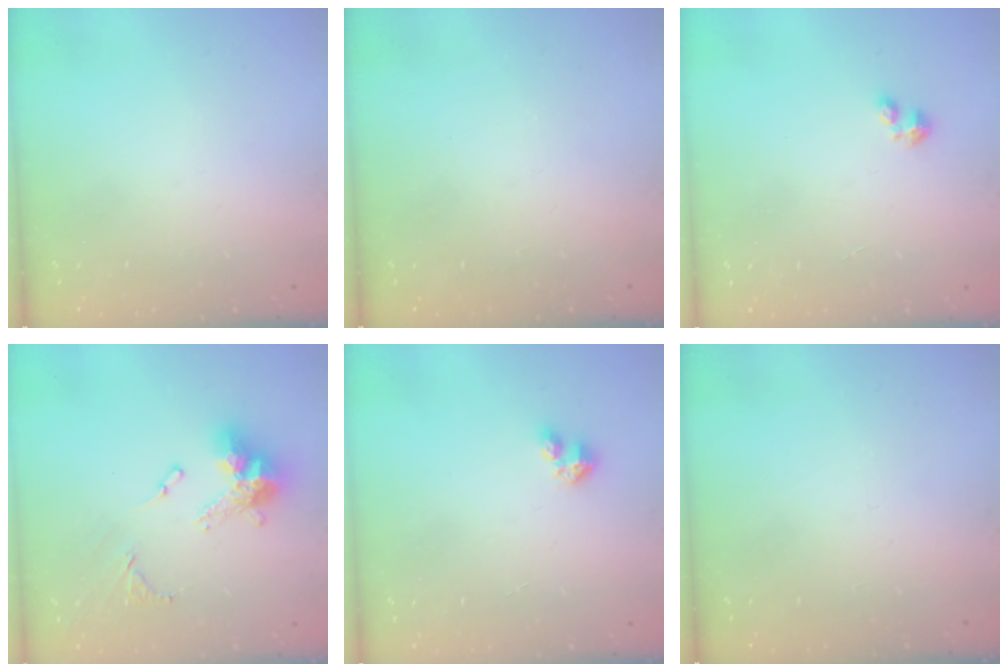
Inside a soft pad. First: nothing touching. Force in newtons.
{"total": 0.0}
{"total": 1.8, "press": 1.8, "slide": 0.4}
{"total": 13.8, "press": 13.7, "slide": 1.4}
{"total": 2.7, "press": 2.7, "slide": 0.3}
{"total": 0.0}